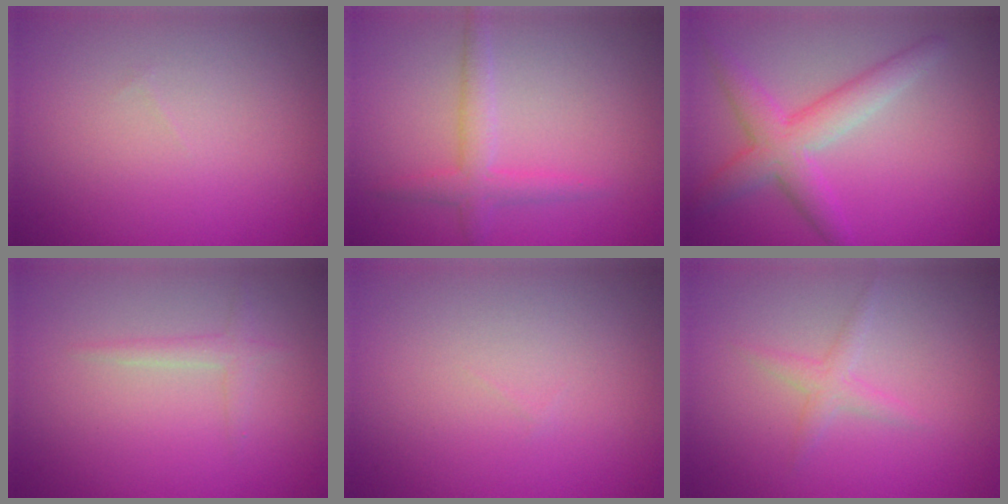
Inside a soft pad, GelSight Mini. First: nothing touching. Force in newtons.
{"total": 2.4, "press": 2.4, "slide": 0.2}
{"total": 4.3, "press": 4.3, "slide": 0.1}
{"total": 1.3, "press": 1.3, "slide": 0.1}
{"total": 0.0}
{"total": 1.4, "press": 1.4, "slide": 0.1}